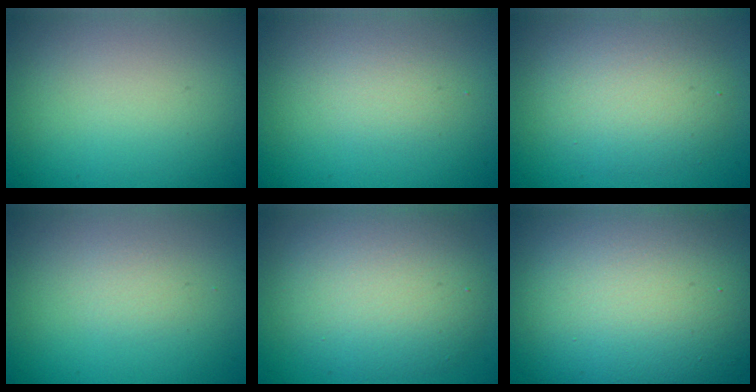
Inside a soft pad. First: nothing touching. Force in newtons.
{"total": 1.5, "press": 1.5, "slide": 0.1}
{"total": 4.6, "press": 4.5, "slide": 0.4}
{"total": 1.0, "press": 1.0, "slide": 0.0}
{"total": 6.9, "press": 6.9, "slide": 0.7}
{"total": 17.6, "press": 17.5, "slide": 0.9}